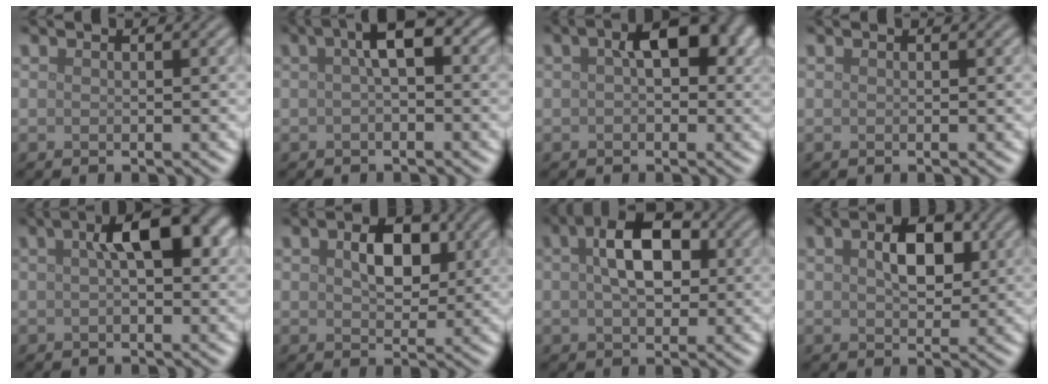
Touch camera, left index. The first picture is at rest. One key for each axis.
{"total": 3.3, "fx": 0.6, "fy": 0.9, "fz": 3.1, "tx": -0.049, "ty": 0.013, "tz": 0.001}
{"total": 5.2, "fx": 1.2, "fy": 2.9, "fz": 4.2, "tx": -0.048, "ty": 0.007, "tz": 0.008}
{"total": 0.0}
{"total": 5.8, "fx": 1.3, "fy": 2.3, "fz": 5.1, "tx": -0.066, "ty": 0.013, "tz": 0.013}
{"total": 4.3, "fx": 1.0, "fy": 2.7, "fz": 3.1, "tx": -0.056, "ty": 0.004, "tz": 0.012}
{"total": 6.3, "fx": 1.1, "fy": 3.7, "fz": 5.0, "tx": -0.077, "ty": 0.014, "tz": 0.010}
{"total": 4.2, "fx": 0.9, "fy": 2.6, "fz": 3.2, "tx": -0.055, "ty": 0.005, "tz": 0.014}